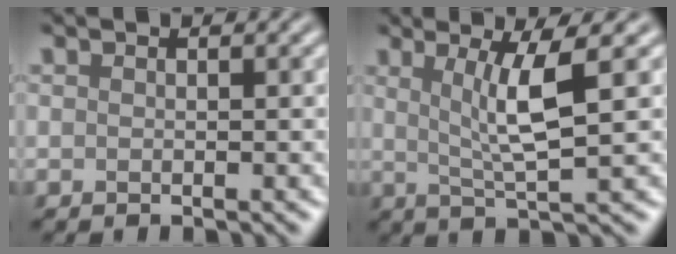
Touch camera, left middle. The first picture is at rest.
{"total": 4.9, "force": [1.3, 0.8, 4.7], "torque": [-0.082, 0.000, 0.028]}